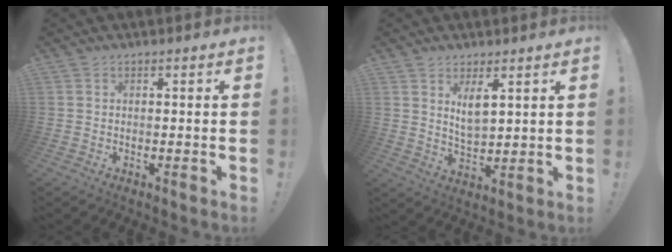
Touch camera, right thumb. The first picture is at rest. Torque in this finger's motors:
{"motor_torque": [0.74, 0.64, 0.45, 0.35, -0.03]}